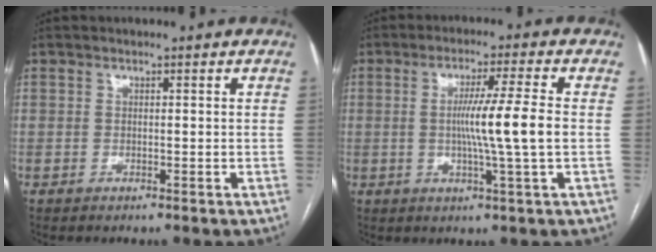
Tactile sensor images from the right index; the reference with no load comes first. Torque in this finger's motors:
{"motor_torque": [1.44, 0.07, 0.68, 0.18]}